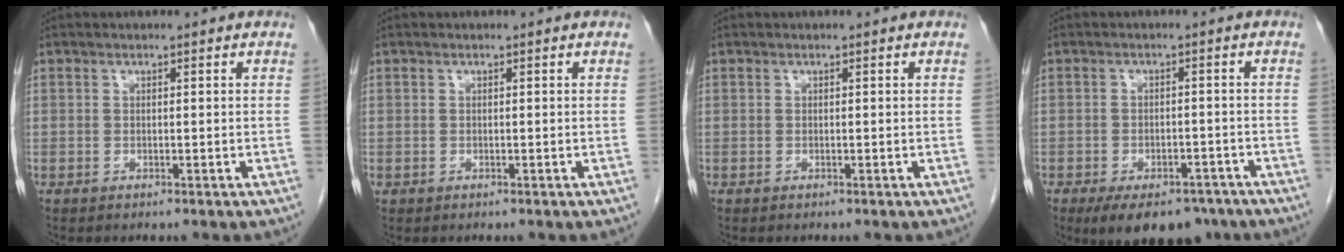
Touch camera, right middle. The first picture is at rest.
{"total": 0.0}
{"total": 0.0}
{"total": 10.9, "force": [-7.9, 5.3, 5.3], "torque": [-0.076, -0.002, -0.113]}